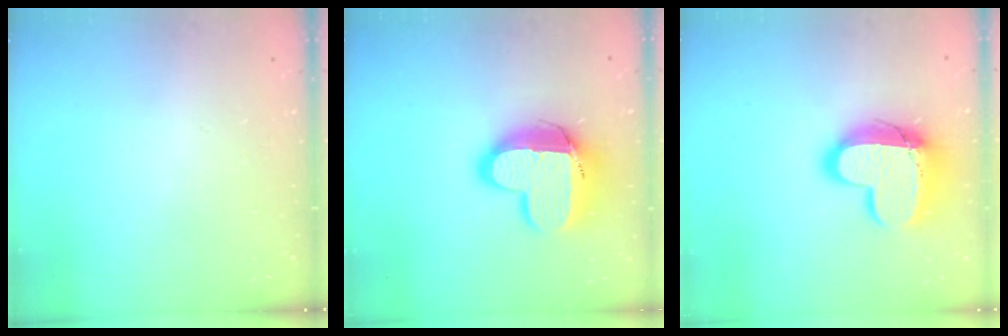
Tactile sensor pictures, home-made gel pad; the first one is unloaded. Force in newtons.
{"total": 15.3, "press": 15.2, "slide": 1.2}
{"total": 16.7, "press": 16.7, "slide": 1.5}